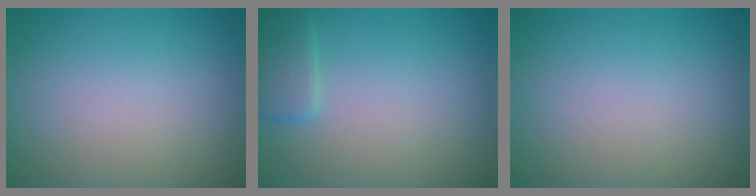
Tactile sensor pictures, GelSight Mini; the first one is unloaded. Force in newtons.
{"total": 1.9, "press": 1.9, "slide": 0.2}
{"total": 0.0}